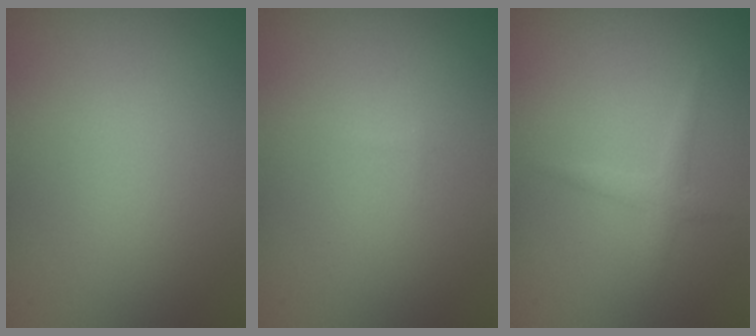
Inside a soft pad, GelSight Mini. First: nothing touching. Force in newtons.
{"total": 0.0}
{"total": 1.3, "press": 1.3, "slide": 0.1}